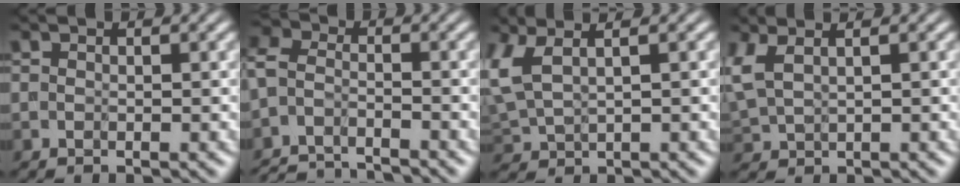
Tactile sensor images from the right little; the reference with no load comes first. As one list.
[{"total": 6.7, "force": [-6.3, 1.4, 1.6], "torque": [-0.051, -0.014, -0.115]}, {"total": 5.5, "force": [1.9, 2.9, 4.3], "torque": [-0.143, -0.001, 0.052]}, {"total": 4.0, "force": [1.6, 2.3, 2.9], "torque": [-0.101, -0.005, 0.045]}]